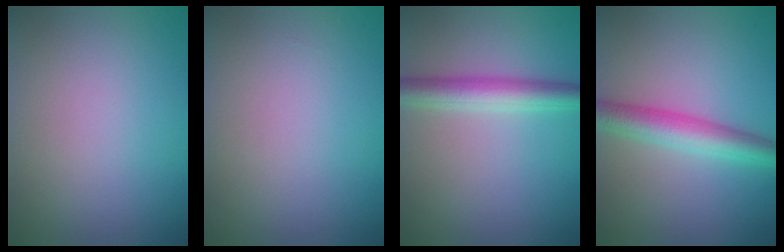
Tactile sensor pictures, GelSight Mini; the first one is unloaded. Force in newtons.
{"total": 0.0}
{"total": 3.9, "press": 3.9, "slide": 0.1}
{"total": 4.3, "press": 4.3, "slide": 0.1}